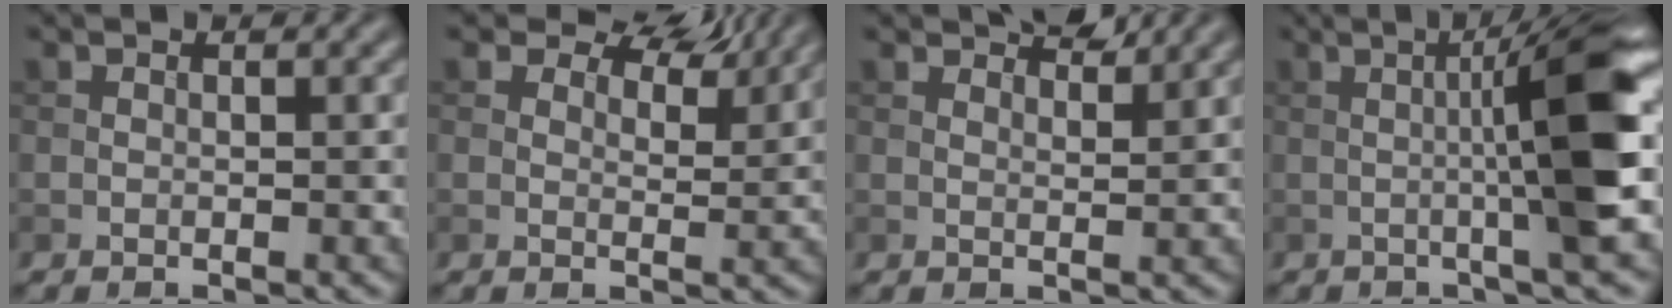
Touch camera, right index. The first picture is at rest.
{"total": 6.5, "force": [5.0, 2.8, 3.1], "torque": [-0.046, -0.004, 0.063]}
{"total": 3.2, "force": [2.9, 0.7, 1.2], "torque": [-0.016, -0.004, 0.043]}
{"total": 8.7, "force": [0.3, 0.9, 8.7], "torque": [-0.121, 0.015, 0.002]}